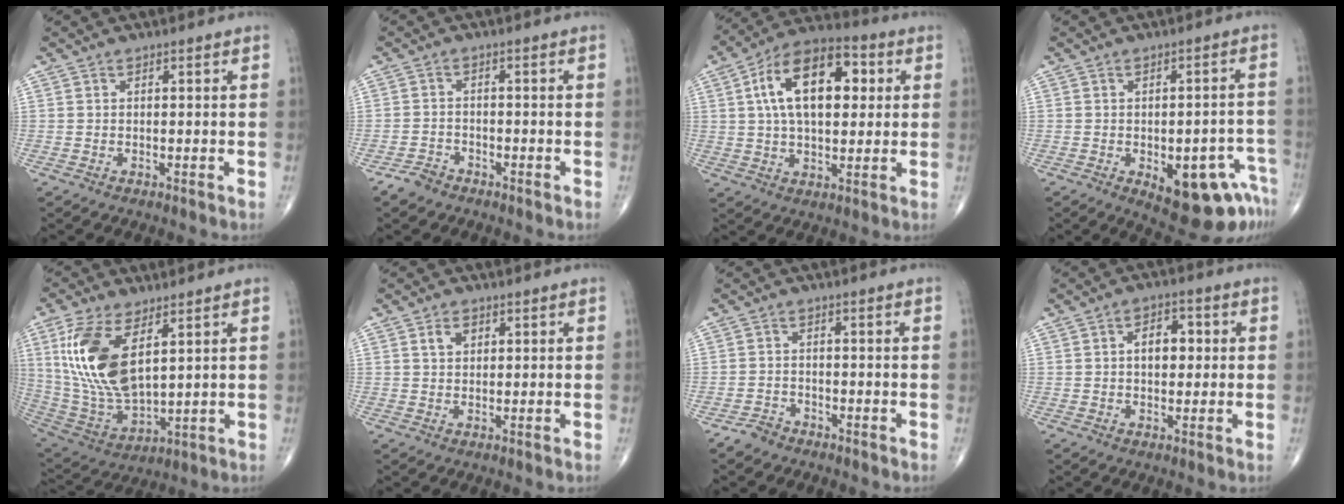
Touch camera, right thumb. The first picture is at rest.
{"total": 3.1, "force": [-2.4, 1.8, 0.7], "torque": [-0.015, 0.011, -0.043]}
{"total": 17.8, "force": [4.0, 9.6, 14.4], "torque": [-0.219, 0.017, 0.059]}
{"total": 14.0, "force": [-6.5, 6.2, 10.8], "torque": [-0.094, 0.033, -0.072]}
{"total": 17.6, "force": [5.8, 8.4, 14.3], "torque": [-0.285, -0.025, 0.125]}
{"total": 2.9, "force": [1.2, 2.0, 1.7], "torque": [-0.021, -0.001, 0.020]}
{"total": 2.6, "force": [-2.1, 1.5, 0.4], "torque": [-0.009, 0.009, -0.039]}
{"total": 6.2, "force": [0.8, 3.9, 4.7], "torque": [-0.053, 0.012, 0.006]}